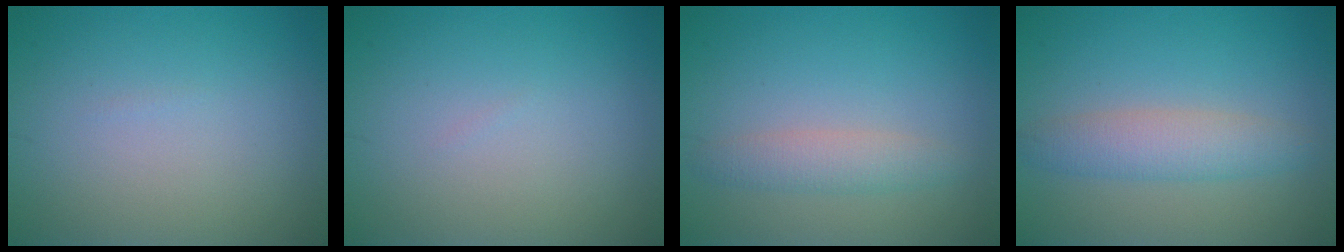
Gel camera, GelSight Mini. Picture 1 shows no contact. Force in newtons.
{"total": 0.0}
{"total": 2.2, "press": 2.2, "slide": 0.1}
{"total": 3.3, "press": 3.3, "slide": 0.0}